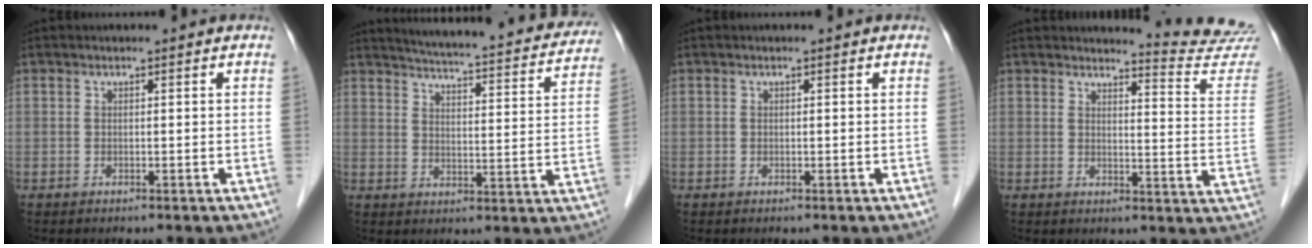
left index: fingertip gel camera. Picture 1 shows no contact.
{"total": 23.2, "force": [21.2, 2.8, 9.0], "torque": [-0.128, -0.039, 0.257]}
{"total": 0.0}
{"total": 11.5, "force": [11.4, -1.5, -0.3], "torque": [0.001, -0.121, 0.110]}